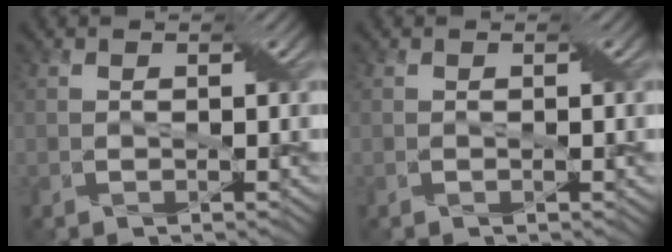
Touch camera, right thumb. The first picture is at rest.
{"total": 0.7, "force": [-0.1, 0.0, 0.6], "torque": [-0.011, -0.002, -0.002]}